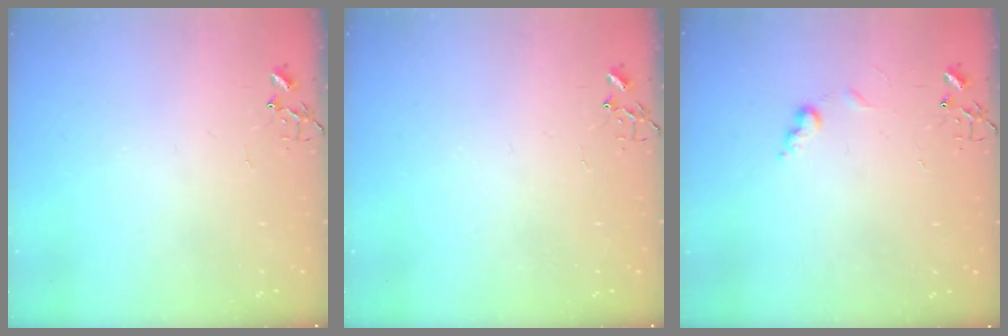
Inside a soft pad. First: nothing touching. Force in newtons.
{"total": 0.0}
{"total": 5.6, "press": 5.5, "slide": 0.7}